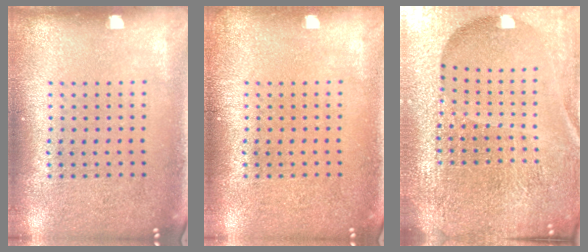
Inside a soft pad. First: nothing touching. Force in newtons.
{"total": 0.5, "press": 0.5, "slide": 0.1}
{"total": 6.8, "press": 5.9, "slide": 3.4}